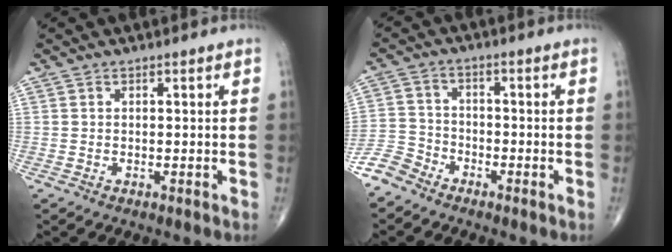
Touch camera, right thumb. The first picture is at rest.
{"total": 5.3, "force": [-4.5, 2.7, 0.5], "torque": [0.000, 0.014, -0.107]}